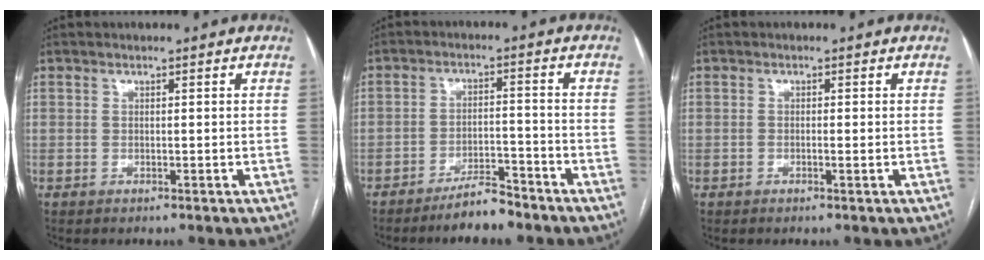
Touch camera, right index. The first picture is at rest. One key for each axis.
{"total": 5.9, "fx": -5.1, "fy": 1.2, "fz": 2.7, "tx": -0.044, "ty": -0.002, "tz": -0.090}
{"total": 0.7, "fx": -0.1, "fy": 0.0, "fz": 0.7, "tx": -0.011, "ty": 0.003, "tz": -0.001}